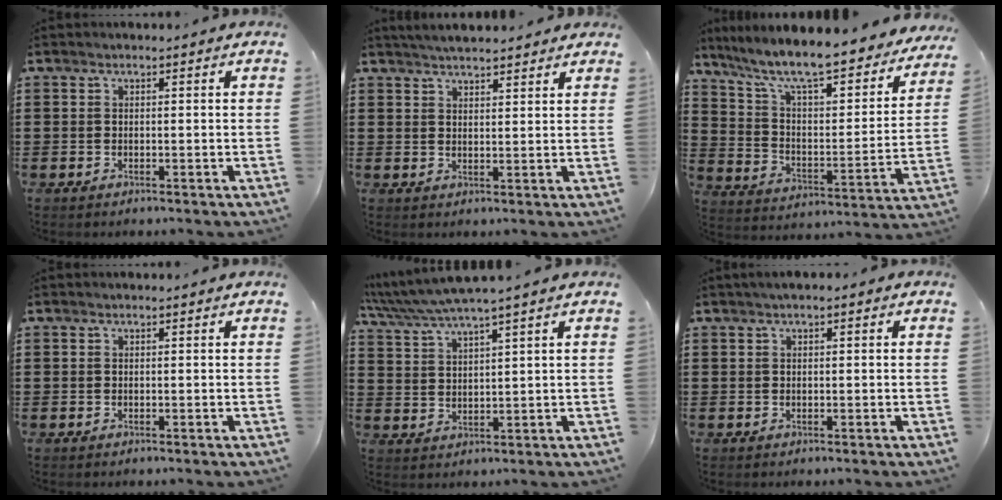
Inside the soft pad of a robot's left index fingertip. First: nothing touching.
{"total": 3.4, "force": [3.3, 0.3, 0.8], "torque": [-0.023, -0.002, 0.062]}
{"total": 9.1, "force": [7.7, 1.1, 4.8], "torque": [-0.126, -0.059, 0.127]}
{"total": 0.0}
{"total": 4.3, "force": [3.8, -0.4, 2.0], "torque": [-0.052, -0.018, 0.065]}
{"total": 0.9, "force": [0.2, 0.3, 0.8], "torque": [-0.014, 0.004, 0.003]}